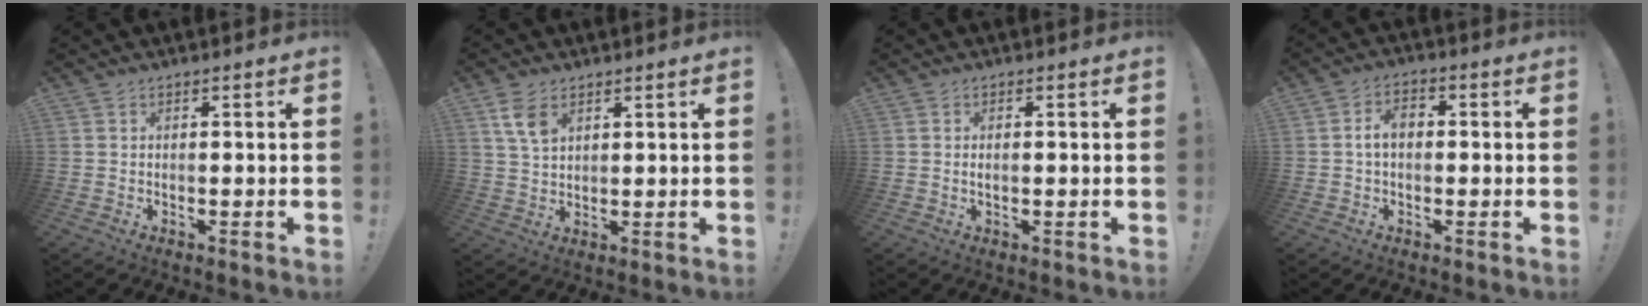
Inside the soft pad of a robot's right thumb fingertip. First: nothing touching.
{"total": 6.2, "force": [3.3, 3.5, 3.9], "torque": [-0.067, -0.013, 0.063]}
{"total": 1.1, "force": [0.0, 0.4, 1.1], "torque": [-0.023, 0.003, 0.000]}
{"total": 5.4, "force": [0.2, 3.3, 4.3], "torque": [-0.065, 0.009, 0.002]}